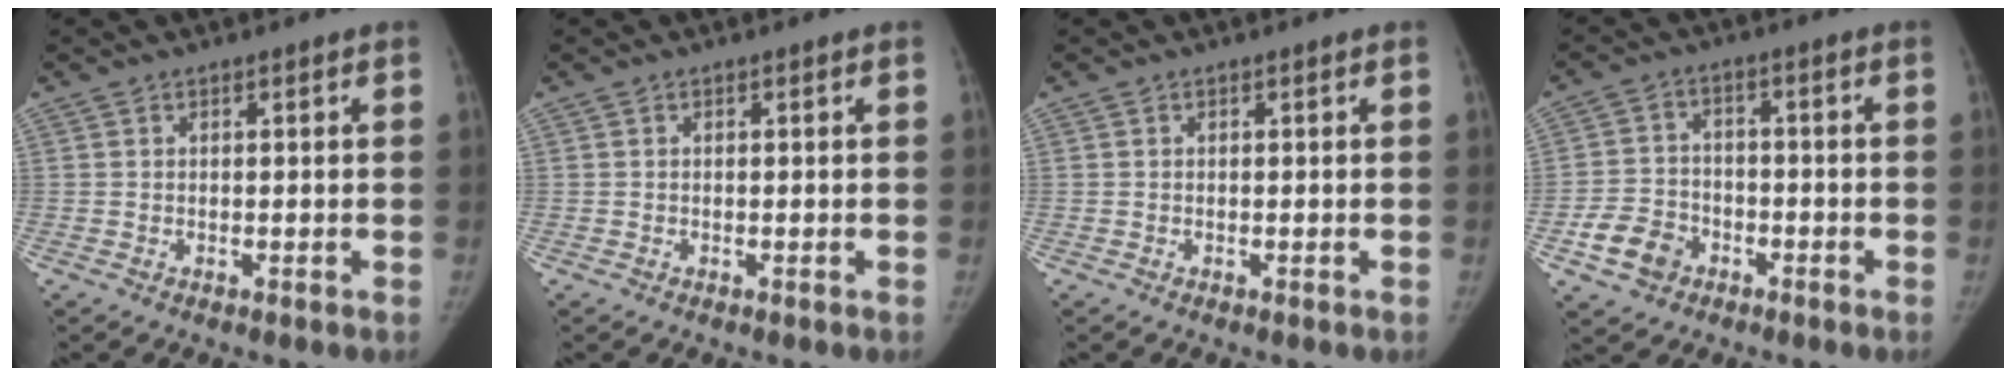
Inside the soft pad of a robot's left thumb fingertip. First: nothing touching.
{"total": 0.0}
{"total": 0.0}
{"total": 7.6, "force": [-3.7, 5.9, 3.0], "torque": [-0.041, 0.024, -0.065]}